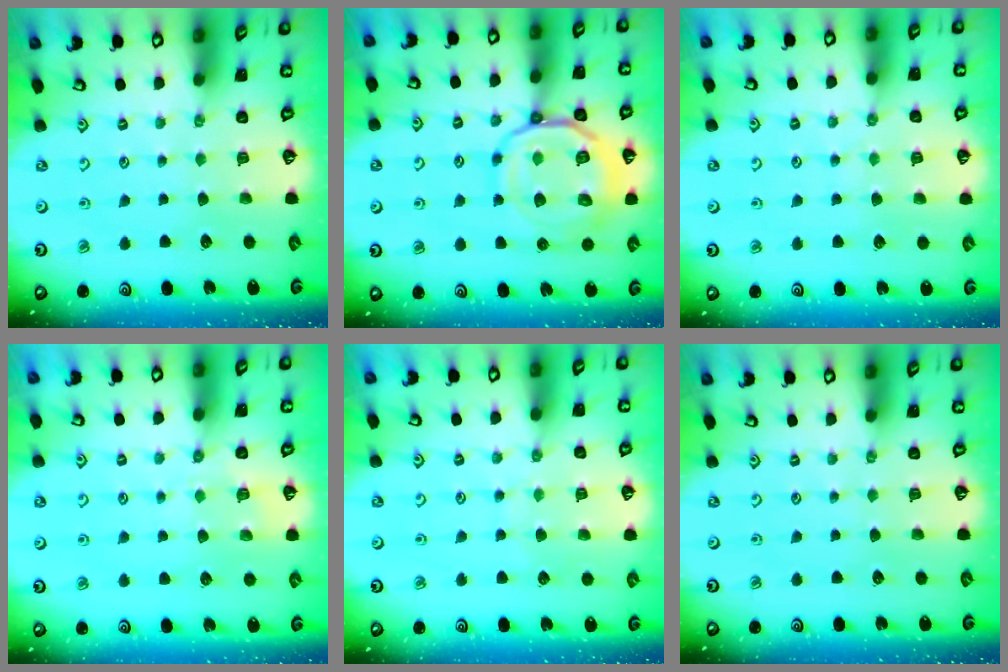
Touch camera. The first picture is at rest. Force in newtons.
{"total": 16.7, "press": 16.6, "slide": 1.9}
{"total": 4.5, "press": 4.4, "slide": 0.4}
{"total": 4.9, "press": 4.8, "slide": 1.2}
{"total": 5.9, "press": 5.9, "slide": 0.6}
{"total": 0.0}